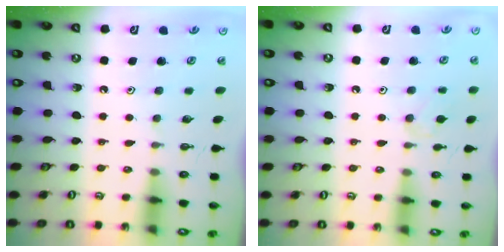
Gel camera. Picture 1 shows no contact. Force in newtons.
{"total": 4.6, "press": 4.6, "slide": 0.7}